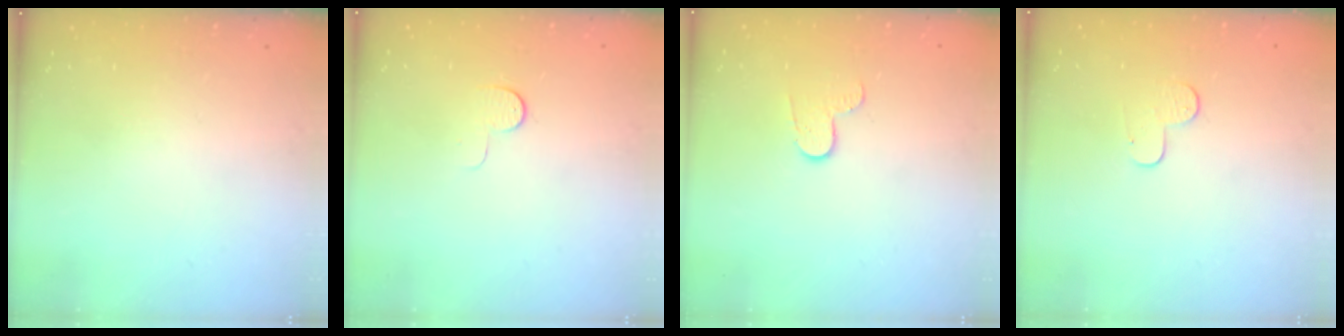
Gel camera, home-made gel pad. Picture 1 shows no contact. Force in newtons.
{"total": 5.0, "press": 4.9, "slide": 0.4}
{"total": 5.9, "press": 5.9, "slide": 0.5}
{"total": 5.1, "press": 5.1, "slide": 0.5}